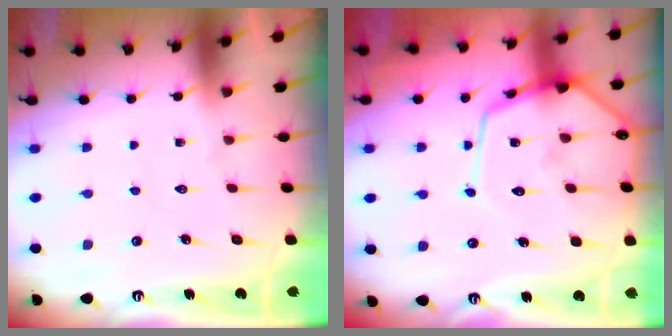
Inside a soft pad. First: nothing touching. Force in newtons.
{"total": 14.3, "press": 14.2, "slide": 1.4}